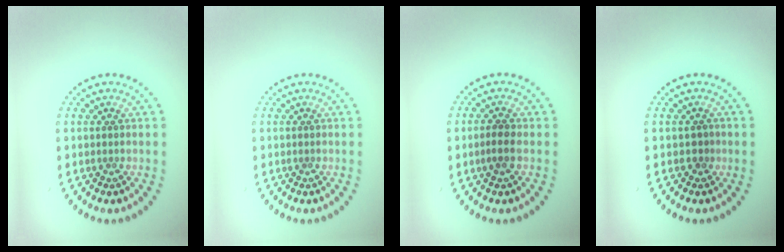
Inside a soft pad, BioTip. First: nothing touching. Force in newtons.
{"total": 0.0}
{"total": 0.8, "press": 0.6, "slide": 0.6}
{"total": 0.8, "press": 0.7, "slide": 0.4}